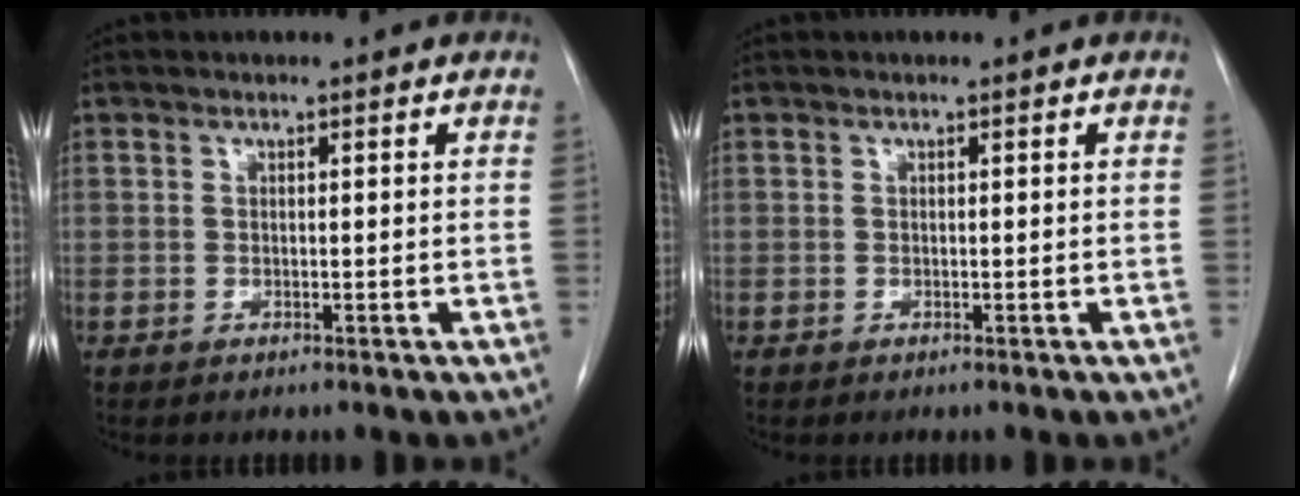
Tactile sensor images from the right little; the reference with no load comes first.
{"total": 0.0}